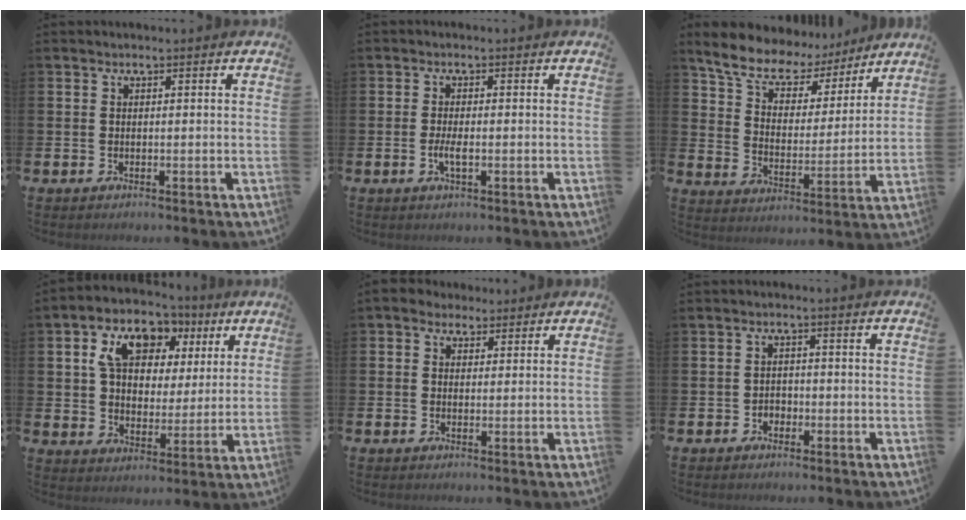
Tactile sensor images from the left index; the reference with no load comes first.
{"total": 2.1, "force": [-0.5, 0.6, 2.0], "torque": [-0.042, 0.003, -0.008]}
{"total": 9.0, "force": [7.9, 3.6, 2.3], "torque": [-0.080, -0.054, 0.139]}
{"total": 9.8, "force": [6.0, 6.1, 4.9], "torque": [-0.113, -0.006, 0.102]}
{"total": 2.7, "force": [2.0, 1.9, 0.2], "torque": [-0.006, 0.002, 0.032]}
{"total": 1.7, "force": [-0.9, 1.4, 0.3], "torque": [-0.010, 0.002, -0.022]}